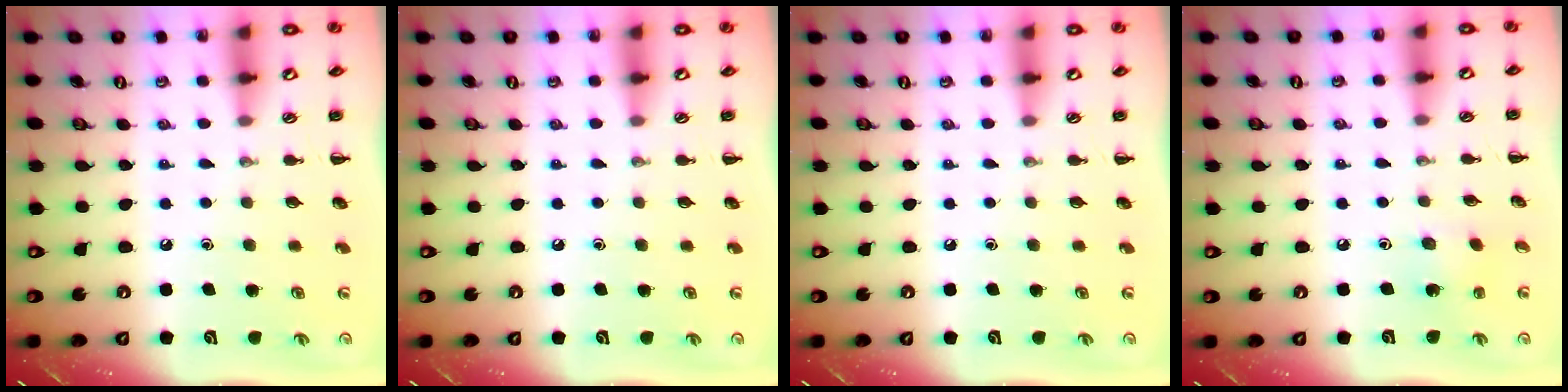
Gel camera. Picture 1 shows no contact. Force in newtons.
{"total": 0.0}
{"total": 0.0}
{"total": 1.6, "press": 1.5, "slide": 0.6}